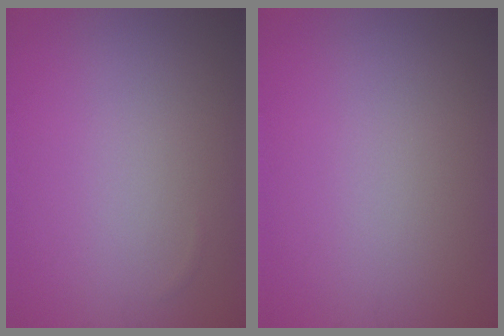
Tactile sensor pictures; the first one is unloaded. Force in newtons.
{"total": 0.0}